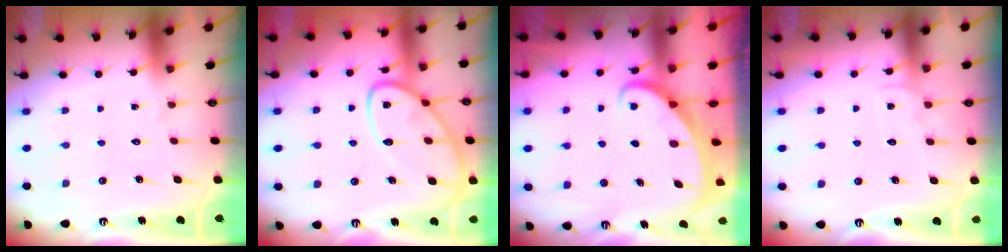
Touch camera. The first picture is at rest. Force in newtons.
{"total": 13.0, "press": 13.0, "slide": 1.2}
{"total": 1.9, "press": 1.9, "slide": 0.2}
{"total": 3.9, "press": 3.9, "slide": 0.4}